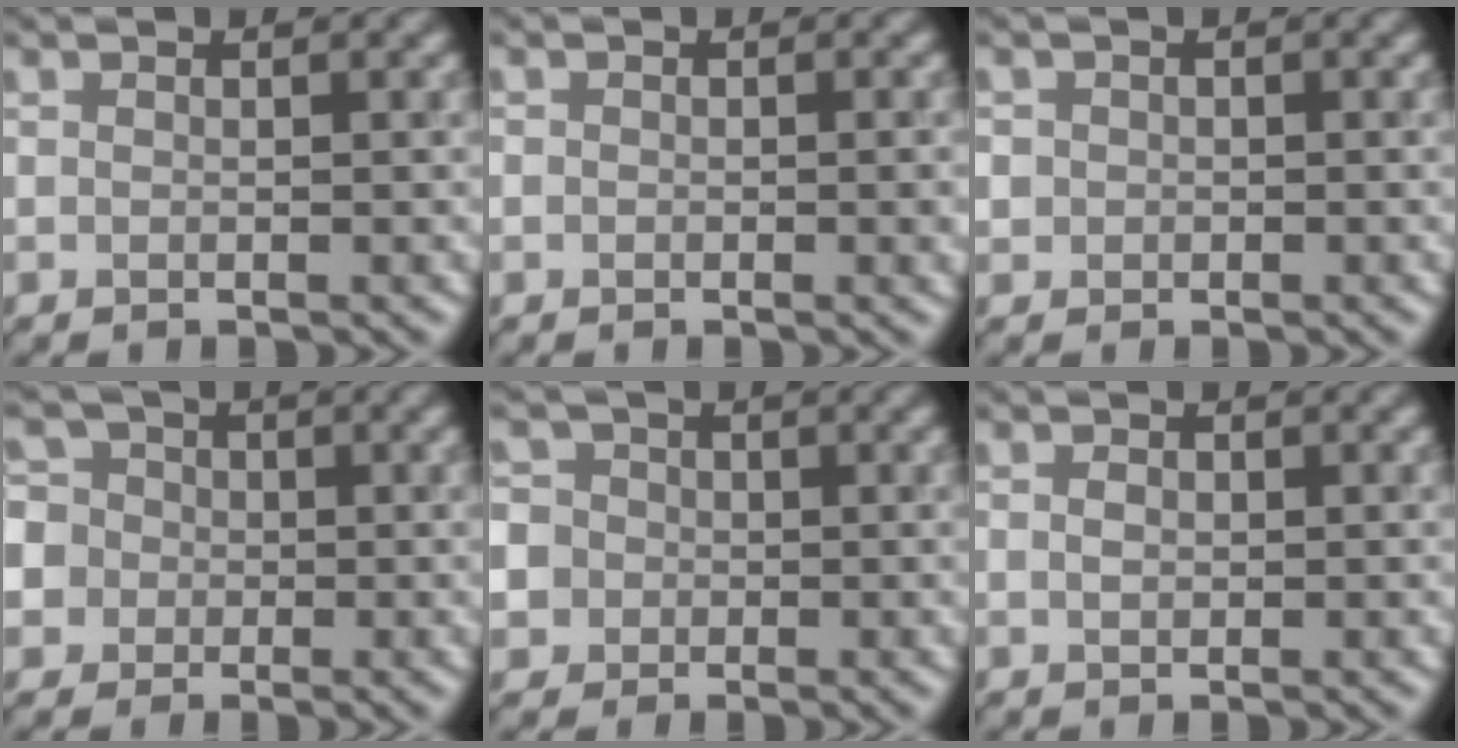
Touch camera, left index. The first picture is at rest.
{"total": 1.3, "force": [-0.2, 0.9, 1.0], "torque": [-0.009, -0.004, -0.001]}
{"total": 1.4, "force": [0.0, 1.4, 0.3], "torque": [0.003, 0.001, -0.002]}
{"total": 8.1, "force": [-1.2, 7.6, 2.5], "torque": [-0.065, 0.023, -0.064]}
{"total": 7.8, "force": [-0.9, 7.3, 2.4], "torque": [-0.056, 0.020, -0.054]}
{"total": 1.1, "force": [0.0, 0.9, 0.8], "torque": [-0.014, 0.000, -0.001]}